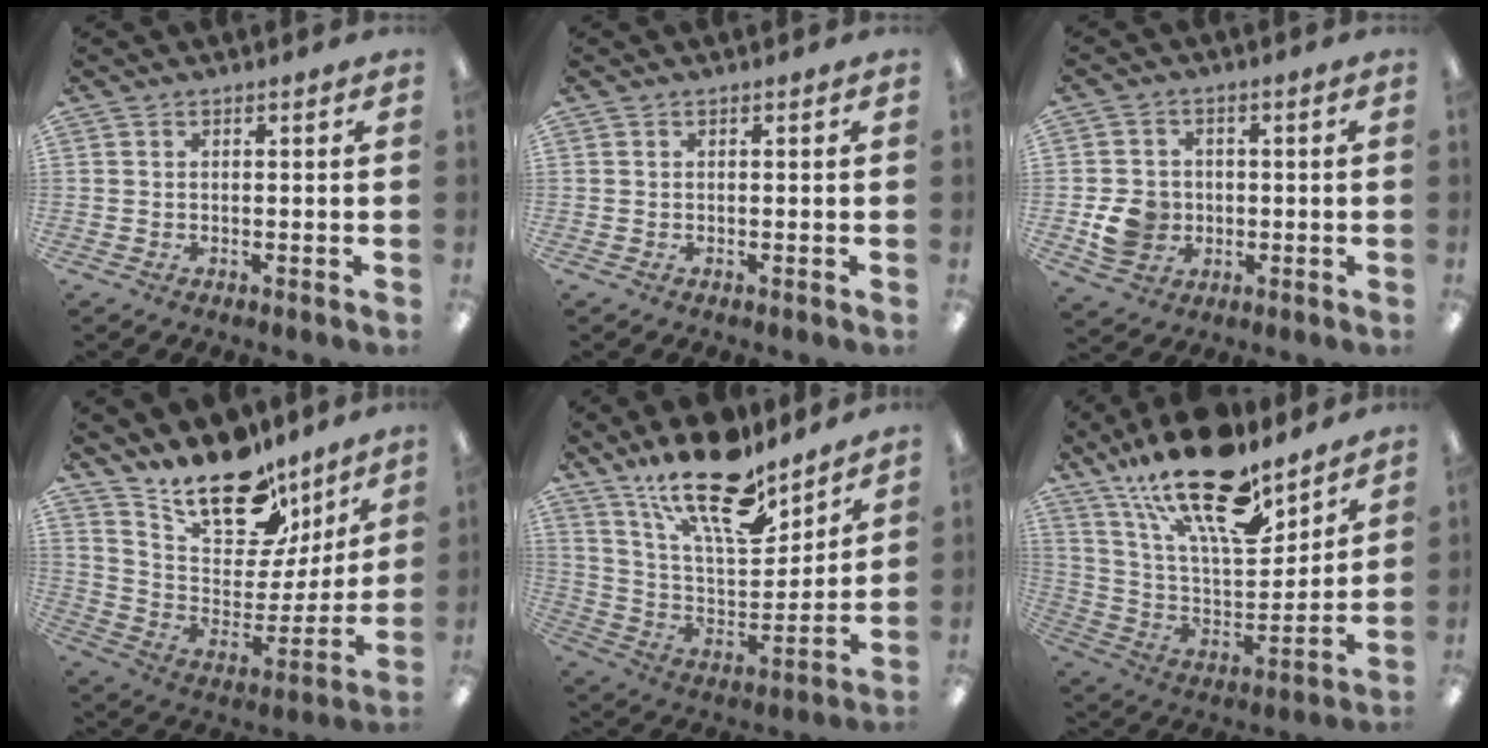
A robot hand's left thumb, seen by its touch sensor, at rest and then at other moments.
{"total": 0.0}
{"total": 7.8, "force": [-1.2, 7.0, 3.2], "torque": [-0.057, 0.009, -0.020]}
{"total": 22.2, "force": [16.7, 10.5, 10.0], "torque": [-0.163, -0.112, 0.300]}
{"total": 21.3, "force": [15.2, 8.0, 12.5], "torque": [-0.212, -0.091, 0.262]}
{"total": 24.0, "force": [16.0, 9.3, 15.2], "torque": [-0.261, -0.095, 0.275]}